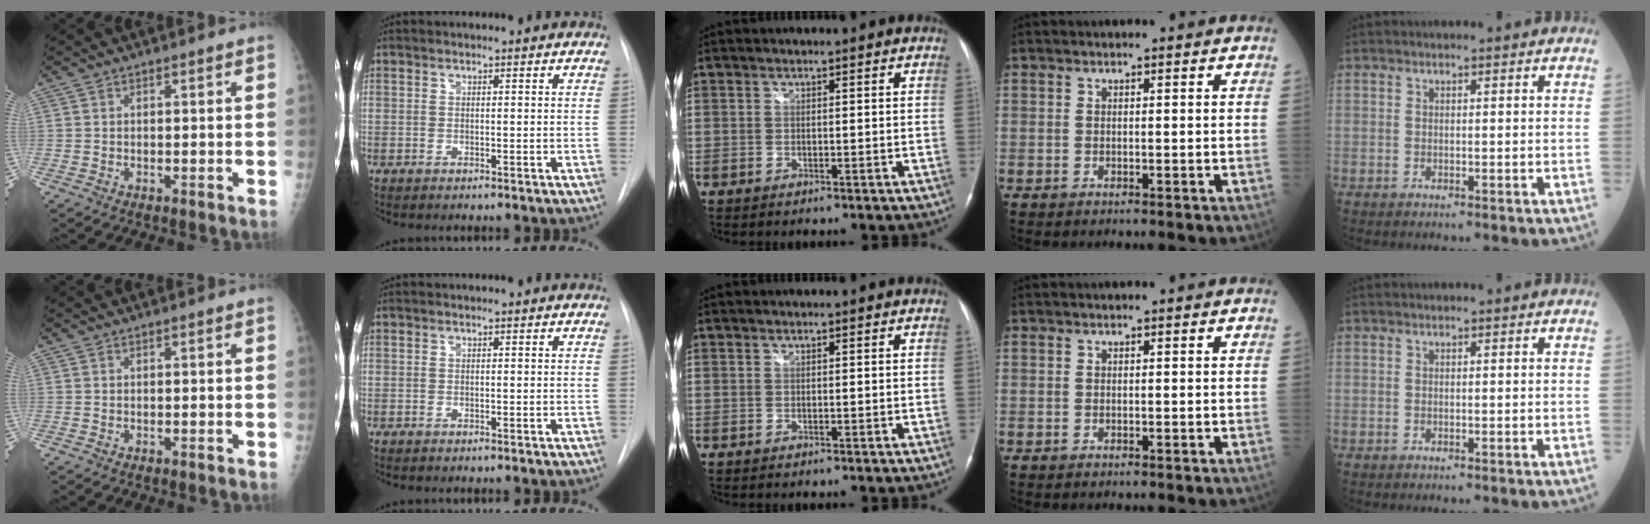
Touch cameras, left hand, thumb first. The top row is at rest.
{}